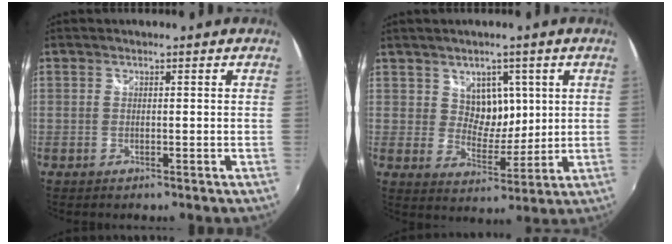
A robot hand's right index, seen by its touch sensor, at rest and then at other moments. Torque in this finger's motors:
{"motor_torque": [0.14, 0.17, 0.07, 0.00]}